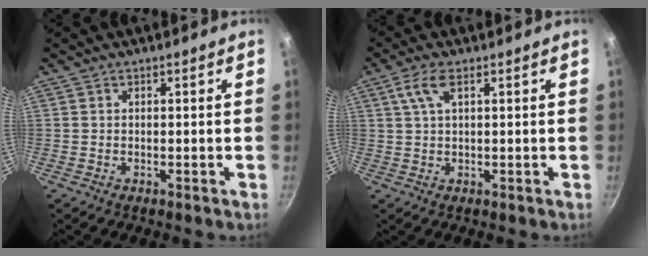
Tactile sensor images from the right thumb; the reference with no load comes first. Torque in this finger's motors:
{"motor_torque": [1.55, 3.46, 0.98, -0.52, 0.35]}